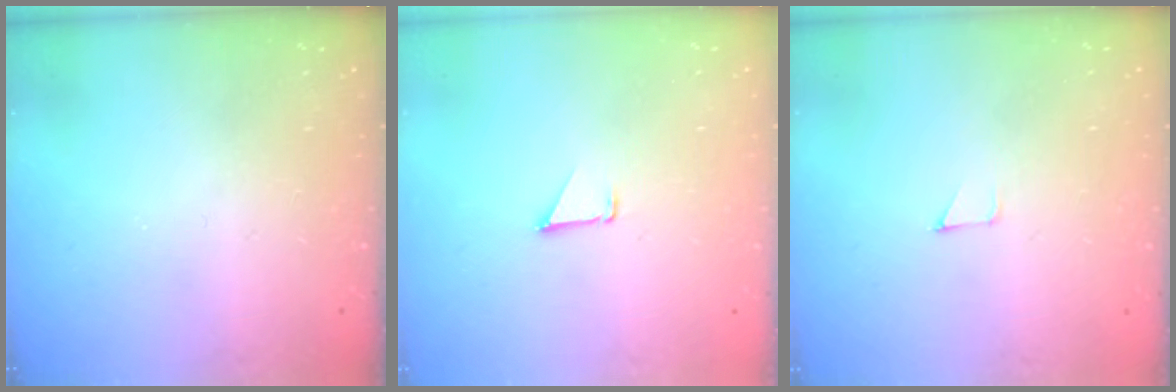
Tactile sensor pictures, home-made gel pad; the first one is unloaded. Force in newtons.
{"total": 0.7, "press": 0.7, "slide": 0.1}
{"total": 2.6, "press": 2.6, "slide": 0.2}